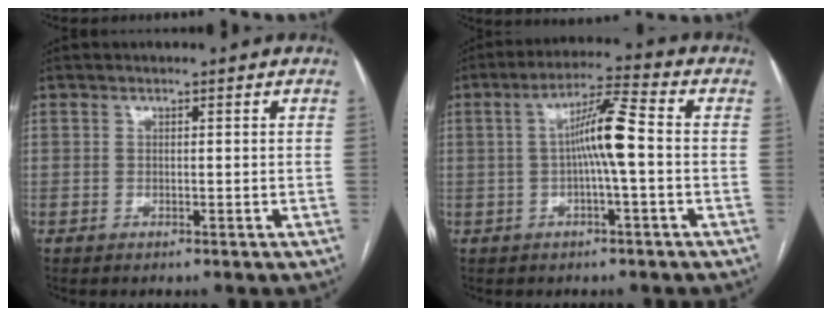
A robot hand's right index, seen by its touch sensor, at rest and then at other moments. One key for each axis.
{"total": 7.7, "fx": -0.3, "fy": 0.2, "fz": 7.7, "tx": -0.138, "ty": 0.018, "tz": -0.010}